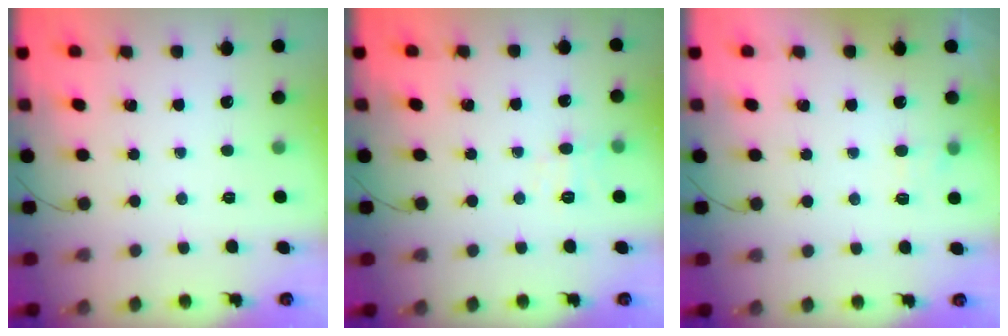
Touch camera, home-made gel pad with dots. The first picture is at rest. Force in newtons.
{"total": 6.6, "press": 6.5, "slide": 1.4}
{"total": 4.7, "press": 4.4, "slide": 1.6}